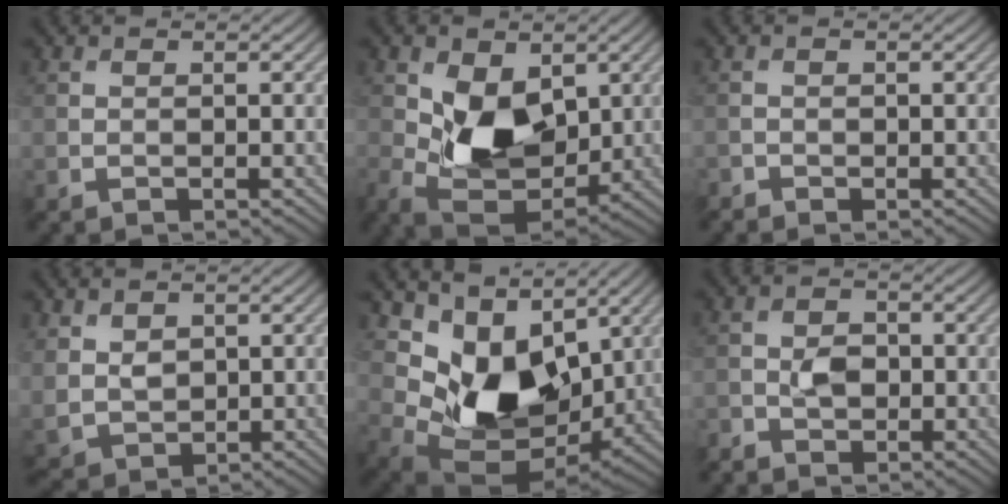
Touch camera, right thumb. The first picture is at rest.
{"total": 9.5, "force": [1.0, 6.3, 7.0], "torque": [-0.154, -0.026, 0.027]}
{"total": 0.8, "force": [-0.7, 0.4, 0.1], "torque": [-0.002, -0.002, -0.016]}
{"total": 3.7, "force": [1.5, 2.7, 2.0], "torque": [-0.065, -0.006, 0.035]}
{"total": 11.0, "force": [3.4, 7.4, 7.4], "torque": [-0.160, -0.023, 0.069]}
{"total": 2.6, "force": [-1.2, 1.8, 1.4], "torque": [-0.027, 0.001, -0.026]}